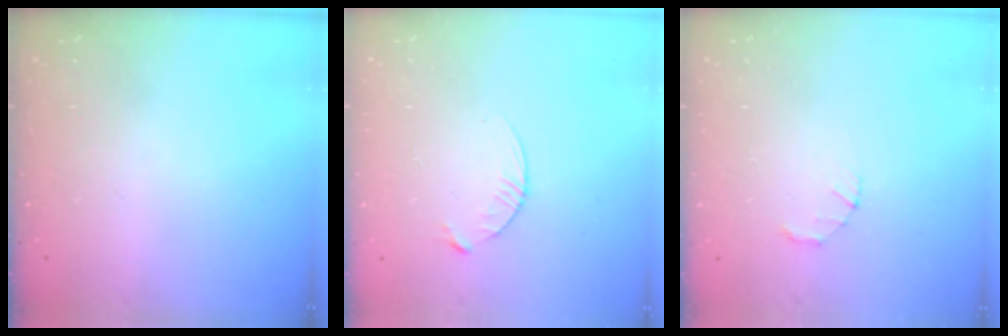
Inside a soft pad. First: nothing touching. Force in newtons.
{"total": 3.7, "press": 3.7, "slide": 0.4}
{"total": 1.4, "press": 1.3, "slide": 0.3}